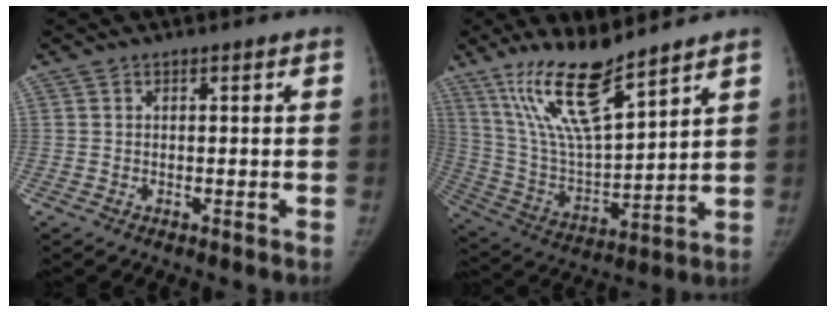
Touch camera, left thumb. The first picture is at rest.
{"total": 16.7, "force": [11.9, 3.7, 11.2], "torque": [-0.195, -0.068, 0.241]}